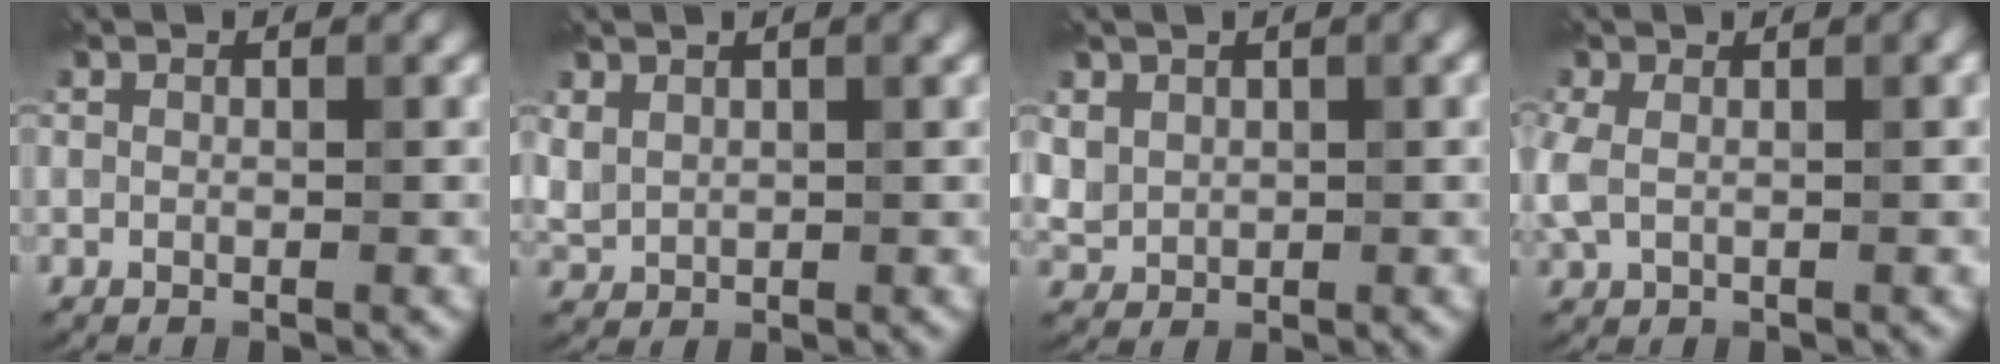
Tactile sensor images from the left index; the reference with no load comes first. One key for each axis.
{"total": 2.8, "fx": 1.7, "fy": 1.5, "fz": 1.6, "tx": -0.044, "ty": 0.006, "tz": 0.040}
{"total": 2.6, "fx": 1.3, "fy": 1.8, "fz": 1.2, "tx": -0.034, "ty": 0.004, "tz": 0.029}
{"total": 4.1, "fx": 0.5, "fy": 2.0, "fz": 3.5, "tx": -0.088, "ty": 0.004, "tz": 0.006}